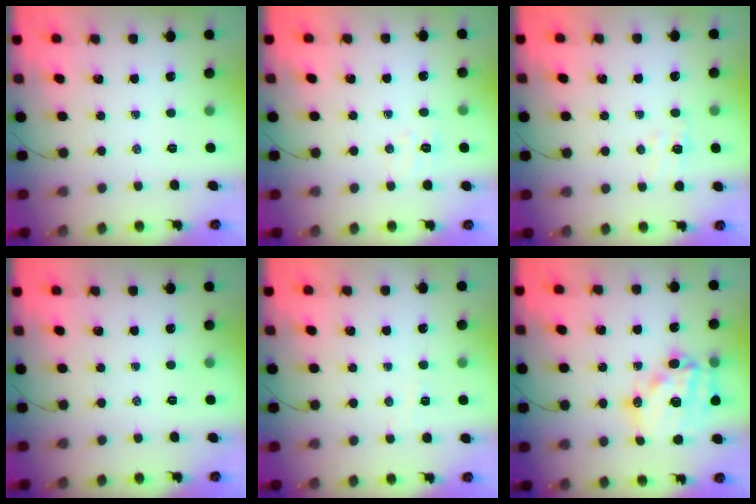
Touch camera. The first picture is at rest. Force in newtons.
{"total": 5.0, "press": 4.8, "slide": 1.2}
{"total": 3.9, "press": 3.8, "slide": 0.9}
{"total": 0.0}
{"total": 3.0, "press": 3.0, "slide": 0.7}
{"total": 17.6, "press": 17.2, "slide": 3.7}